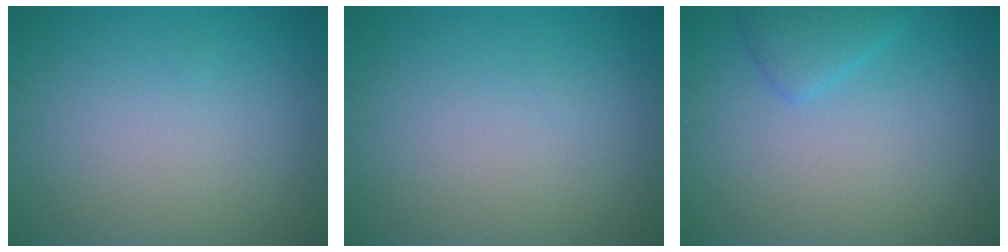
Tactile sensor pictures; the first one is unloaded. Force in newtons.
{"total": 0.0}
{"total": 2.0, "press": 2.0, "slide": 0.1}